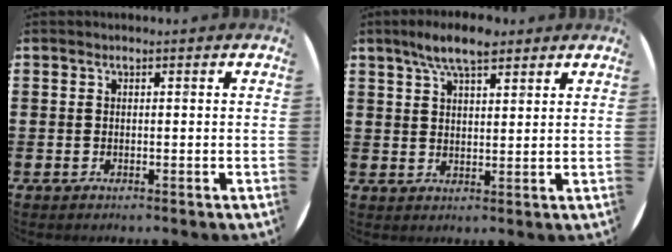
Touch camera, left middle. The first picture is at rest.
{"total": 6.2, "force": [4.7, 1.9, 3.6], "torque": [-0.071, -0.003, 0.083]}